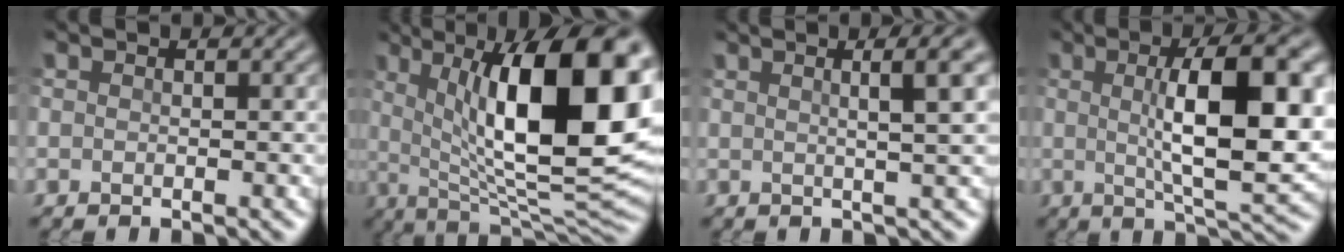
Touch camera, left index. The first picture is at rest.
{"total": 16.8, "force": [3.6, 6.0, 15.3], "torque": [-0.212, 0.001, 0.052]}
{"total": 6.9, "force": [2.7, 2.3, 6.0], "torque": [-0.051, 0.042, 0.005]}
{"total": 11.1, "force": [1.3, 3.0, 10.6], "torque": [-0.141, 0.007, 0.020]}